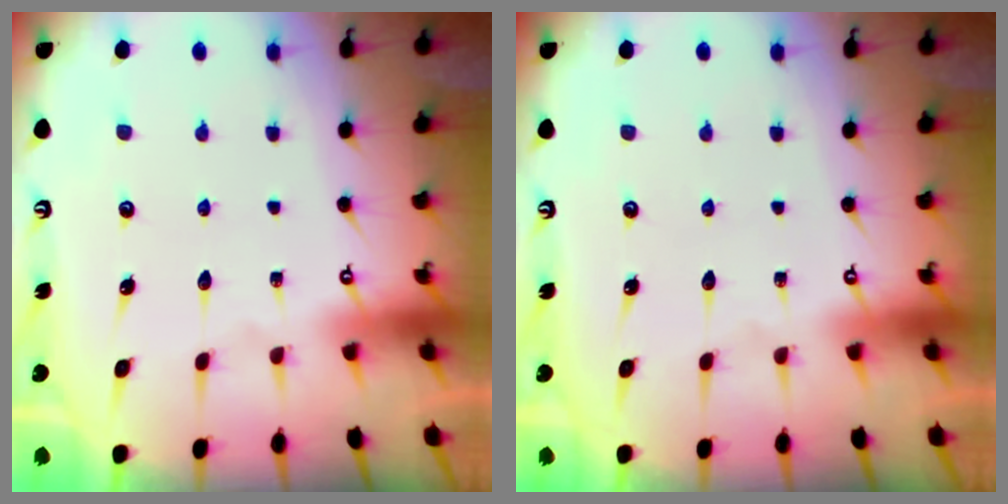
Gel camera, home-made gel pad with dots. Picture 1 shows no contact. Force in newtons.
{"total": 0.0}